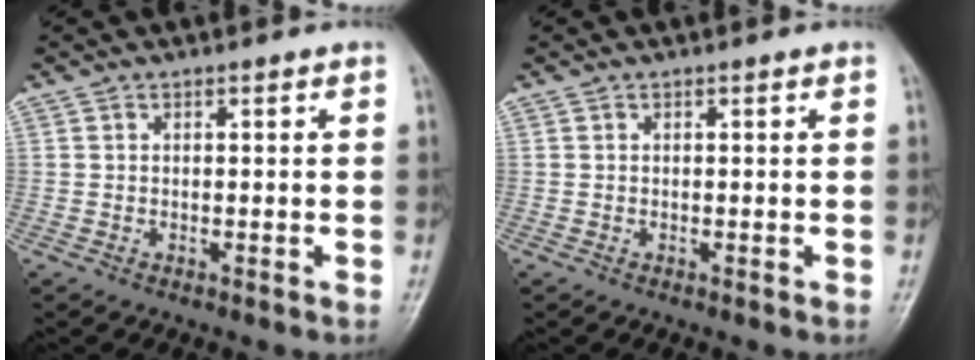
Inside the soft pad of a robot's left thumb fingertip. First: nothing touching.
{"total": 0.0}